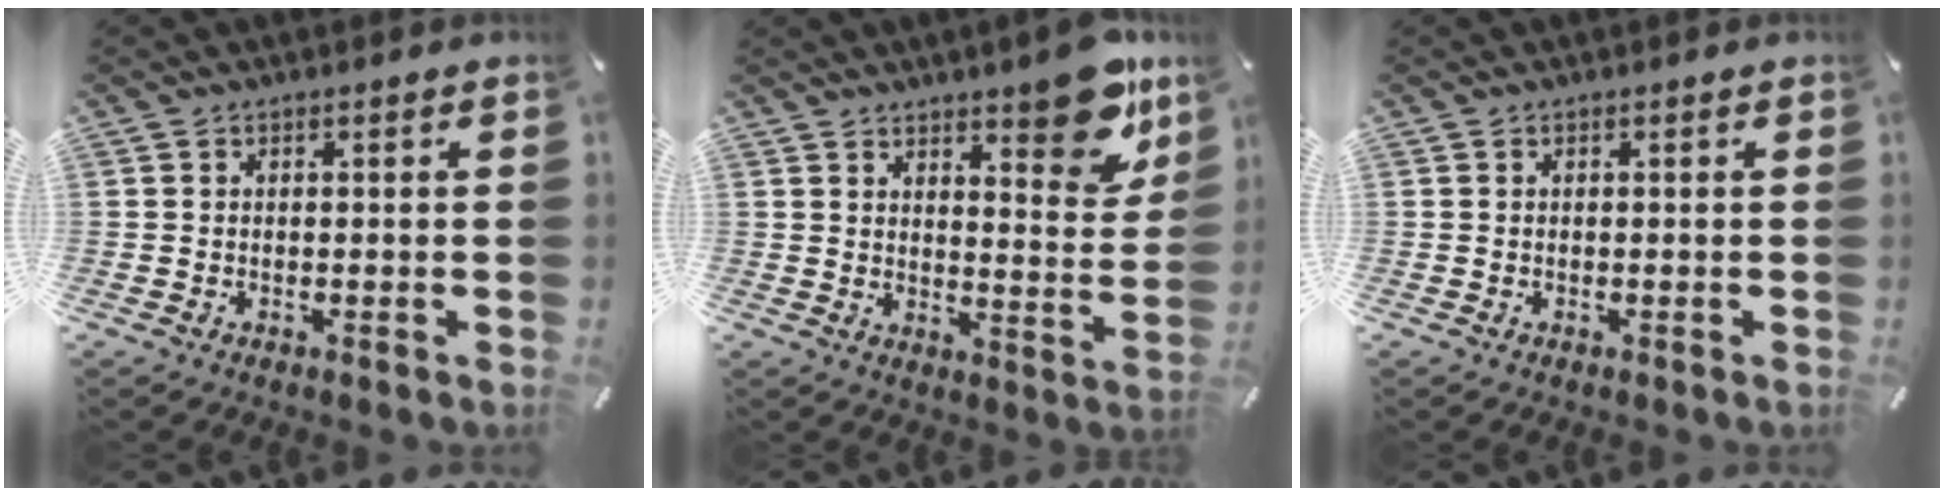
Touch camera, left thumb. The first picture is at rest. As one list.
[{"total": 11.9, "force": [9.0, 4.0, 6.6], "torque": [-0.065, -0.068, 0.152]}, {"total": 0.0}]